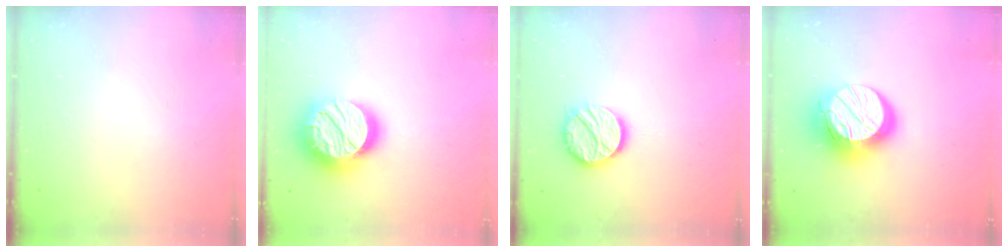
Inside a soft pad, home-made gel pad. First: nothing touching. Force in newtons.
{"total": 24.1, "press": 24.0, "slide": 1.8}
{"total": 13.3, "press": 13.3, "slide": 0.8}
{"total": 17.0, "press": 17.0, "slide": 1.6}